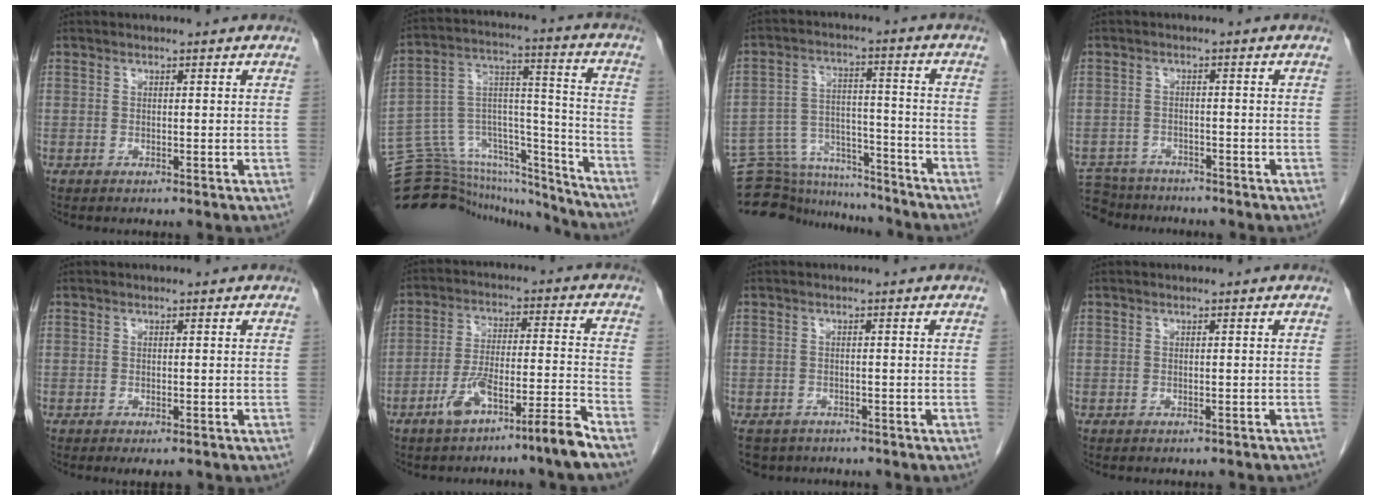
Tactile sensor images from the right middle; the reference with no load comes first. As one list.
[{"total": 24.2, "force": [-22.5, 6.4, 5.9], "torque": [-0.125, 0.061, -0.346]}, {"total": 15.7, "force": [-15.0, 3.8, 2.5], "torque": [-0.051, 0.038, -0.229]}, {"total": 7.0, "force": [-6.5, 2.5, 0.5], "torque": [-0.010, 0.000, -0.107]}, {"total": 1.9, "force": [-1.4, 0.5, 1.1], "torque": [-0.012, -0.006, -0.017]}, {"total": 9.1, "force": [-6.5, -0.3, 6.5], "torque": [-0.116, 0.009, -0.113]}, {"total": 5.5, "force": [-4.3, 3.3, 1.0], "torque": [-0.016, -0.002, -0.064]}, {"total": 3.4, "force": [-3.1, 0.9, 1.1], "torque": [-0.019, -0.010, -0.033]}]